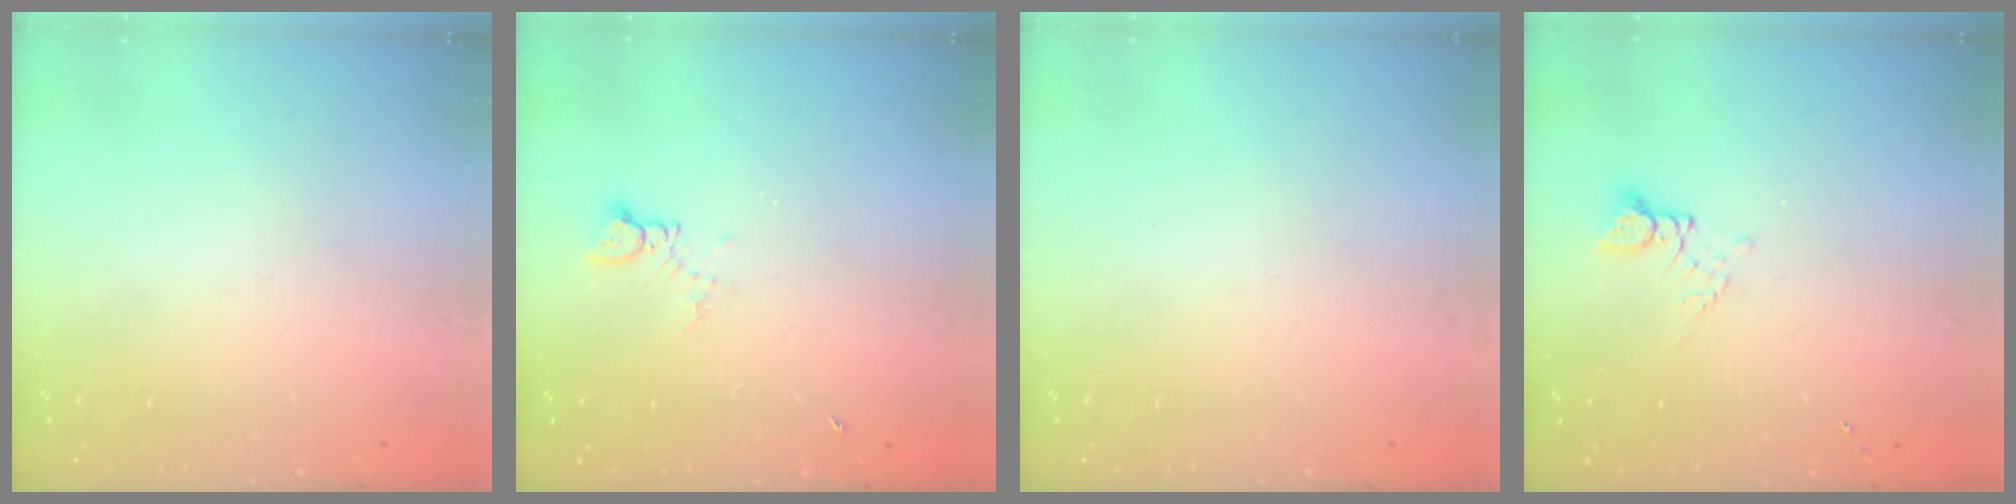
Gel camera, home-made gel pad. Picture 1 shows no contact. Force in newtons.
{"total": 2.2, "press": 2.2, "slide": 0.1}
{"total": 0.0}
{"total": 4.3, "press": 4.3, "slide": 0.4}